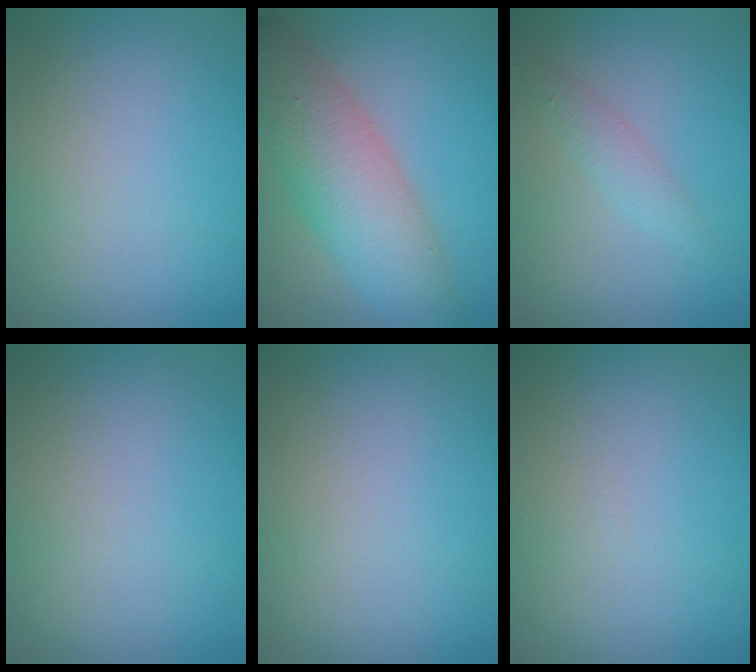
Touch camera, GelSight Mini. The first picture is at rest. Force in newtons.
{"total": 8.2, "press": 8.2, "slide": 0.2}
{"total": 1.6, "press": 1.6, "slide": 0.1}
{"total": 0.0}
{"total": 0.0}
{"total": 0.0}